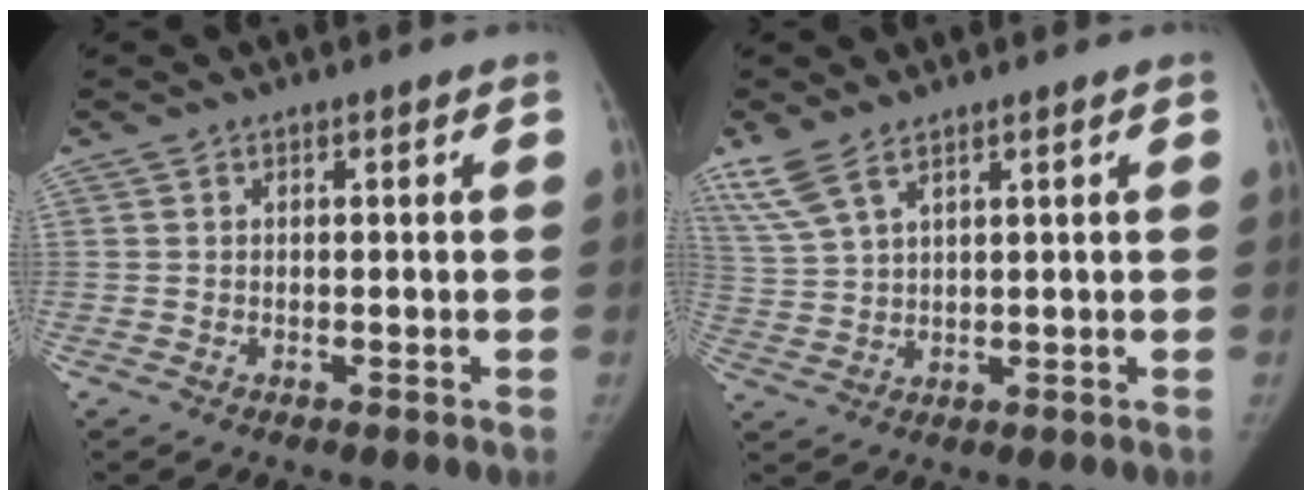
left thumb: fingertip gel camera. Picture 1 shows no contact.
{"total": 7.7, "force": [5.6, 2.5, 4.7], "torque": [-0.116, -0.006, 0.126]}